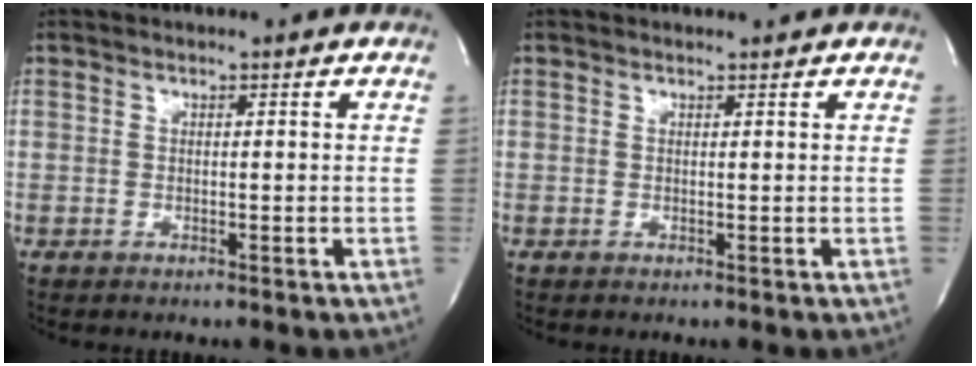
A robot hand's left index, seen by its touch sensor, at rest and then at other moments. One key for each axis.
{"total": 0.6, "fx": 0.6, "fy": 0.0, "fz": 0.1, "tx": -0.005, "ty": 0.000, "tz": 0.009}